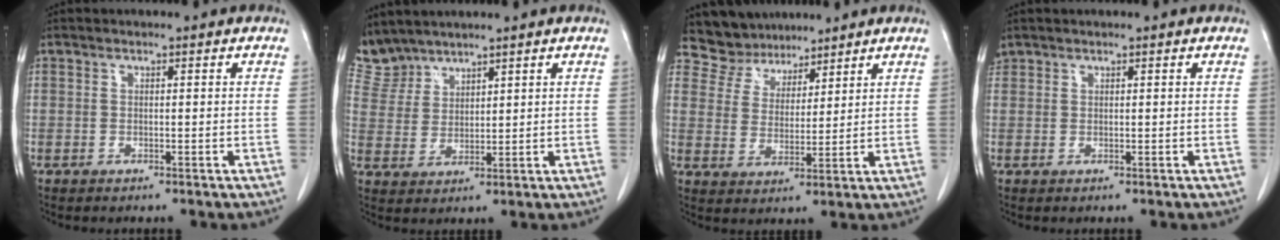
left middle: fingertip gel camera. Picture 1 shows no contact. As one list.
[{"total": 4.9, "force": [4.8, 1.0, -0.5], "torque": [-0.001, 0.007, 0.112]}, {"total": 6.8, "force": [6.3, 2.5, -0.1], "torque": [-0.007, 0.016, 0.125]}, {"total": 1.1, "force": [0.9, 0.6, 0.0], "torque": [-0.004, 0.015, 0.020]}]